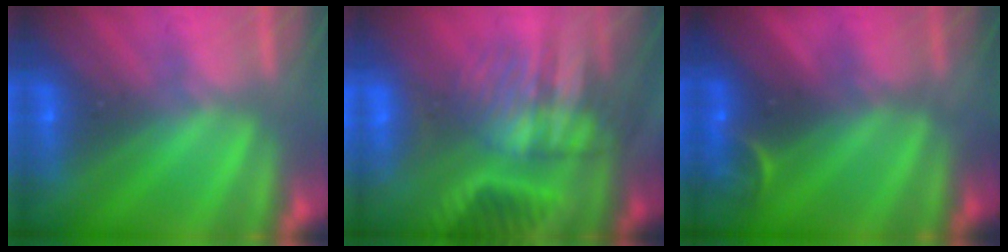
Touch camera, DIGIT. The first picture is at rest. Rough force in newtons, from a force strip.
{"total": 9.3}
{"total": 2.9}